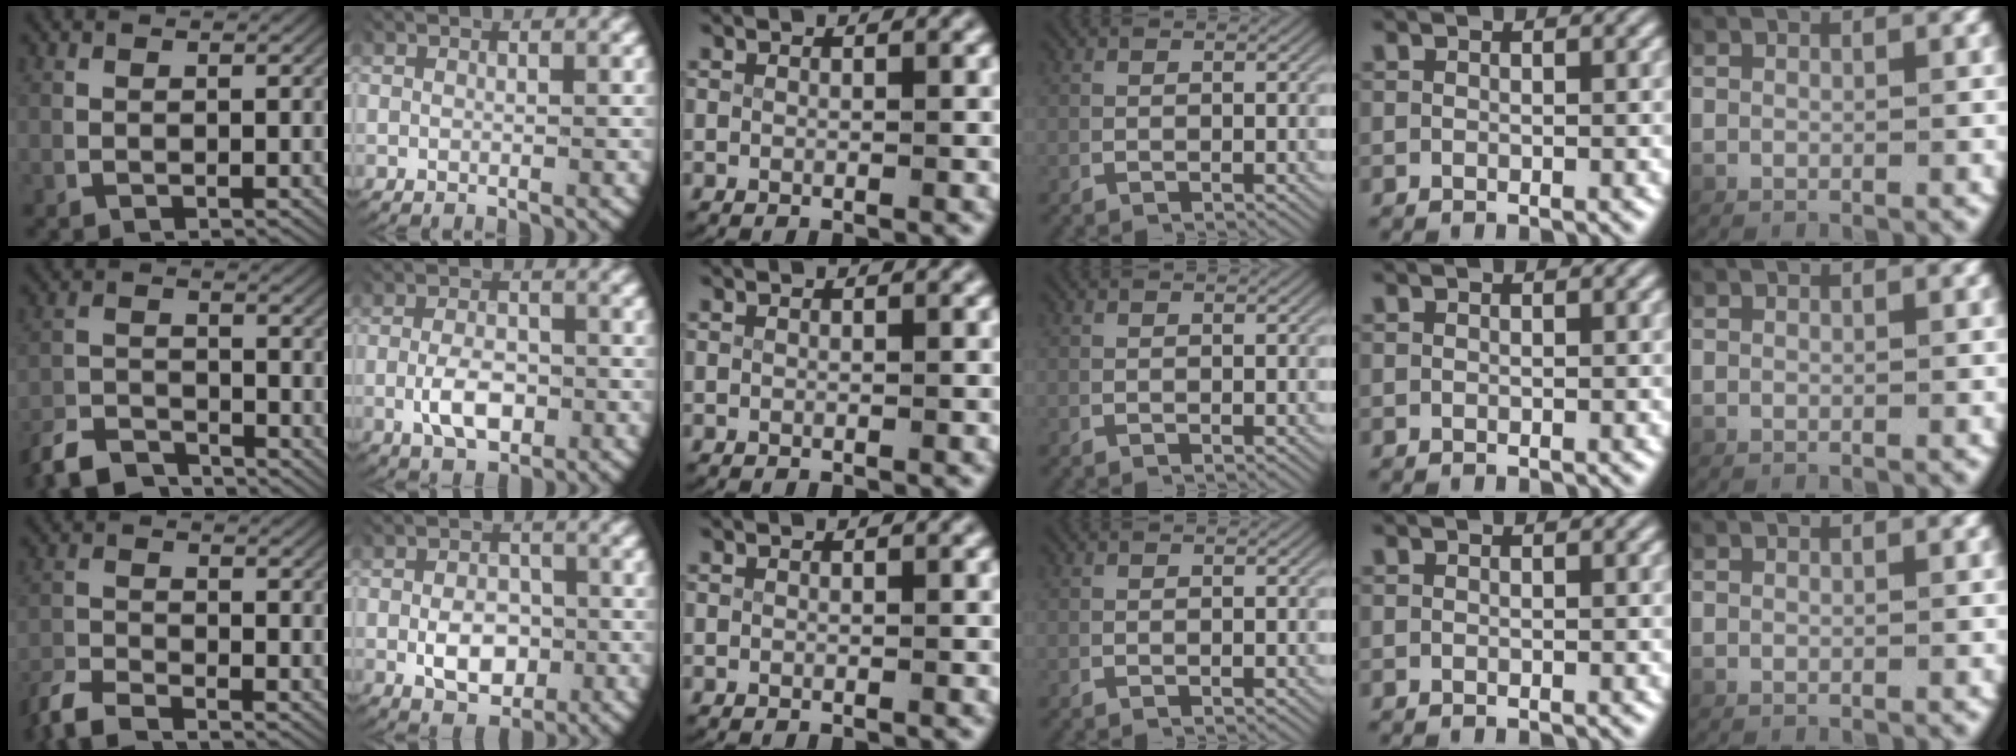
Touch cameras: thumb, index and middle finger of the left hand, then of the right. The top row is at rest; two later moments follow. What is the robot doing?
{"motion": "lift_and_place", "object": "card"}